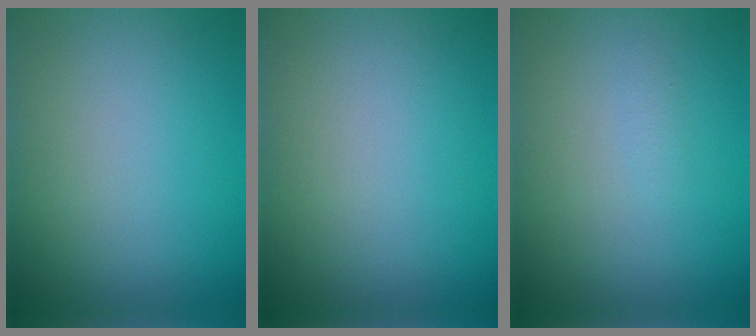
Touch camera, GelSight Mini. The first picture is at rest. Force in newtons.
{"total": 0.0}
{"total": 0.6, "press": 0.6, "slide": 0.0}